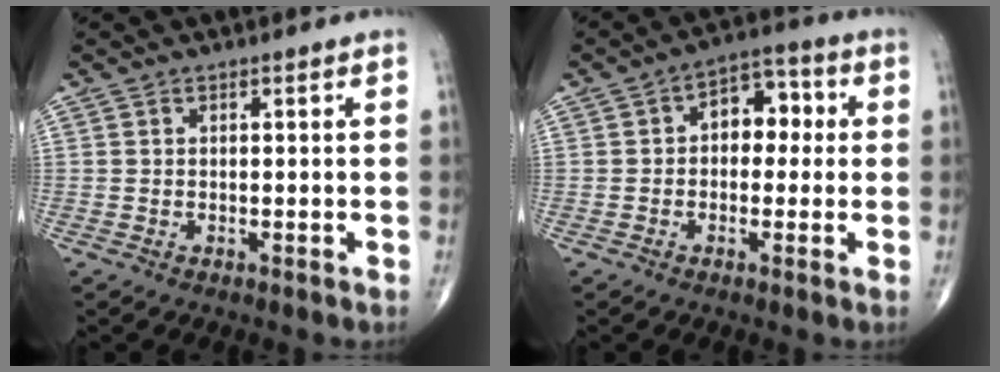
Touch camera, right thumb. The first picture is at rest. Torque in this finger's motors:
{"motor_torque": [0.04, 0.10, 0.39, -0.28, 0.18]}